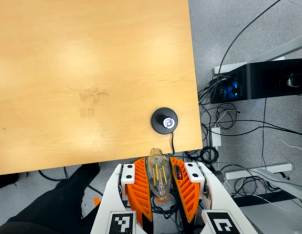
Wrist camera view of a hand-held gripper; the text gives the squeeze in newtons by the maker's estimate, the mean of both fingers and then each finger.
{"total": 9.2, "left": 8.2, "right": 10.3}